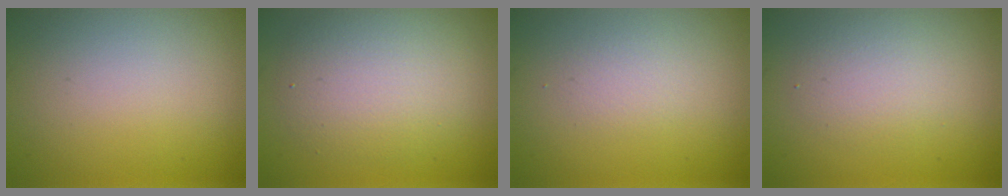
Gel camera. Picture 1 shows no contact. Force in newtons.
{"total": 4.8, "press": 4.8, "slide": 0.1}
{"total": 1.3, "press": 1.3, "slide": 0.1}
{"total": 2.7, "press": 2.6, "slide": 0.3}